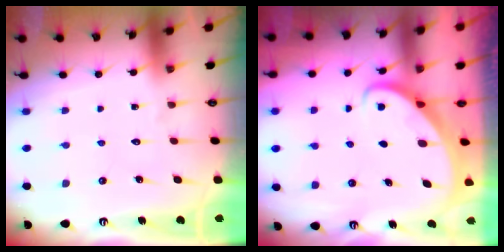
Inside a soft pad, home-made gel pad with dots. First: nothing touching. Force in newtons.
{"total": 2.3, "press": 2.3, "slide": 0.3}